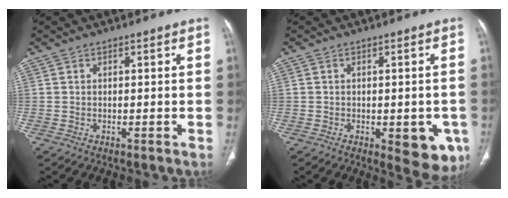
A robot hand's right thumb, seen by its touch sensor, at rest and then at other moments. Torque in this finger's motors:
{"motor_torque": [0.62, 0.95, 0.15, -0.26, 0.14]}